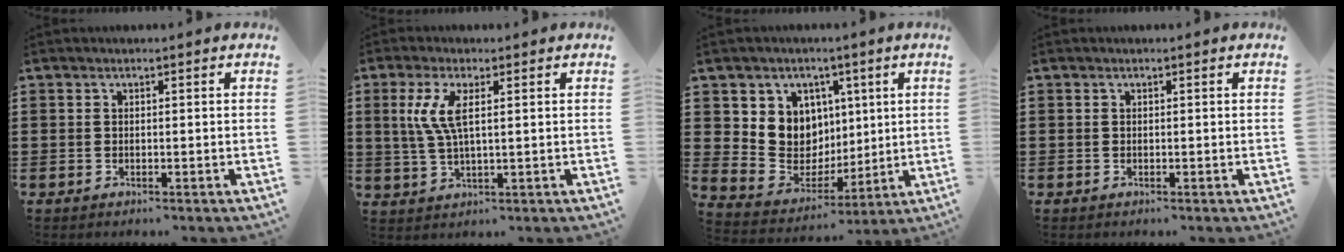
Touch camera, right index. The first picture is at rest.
{"total": 5.7, "force": [1.5, 1.6, 5.2], "torque": [-0.123, -0.002, 0.019]}
{"total": 8.7, "force": [2.5, 8.2, 1.5], "torque": [-0.063, -0.027, 0.055]}
{"total": 0.0}